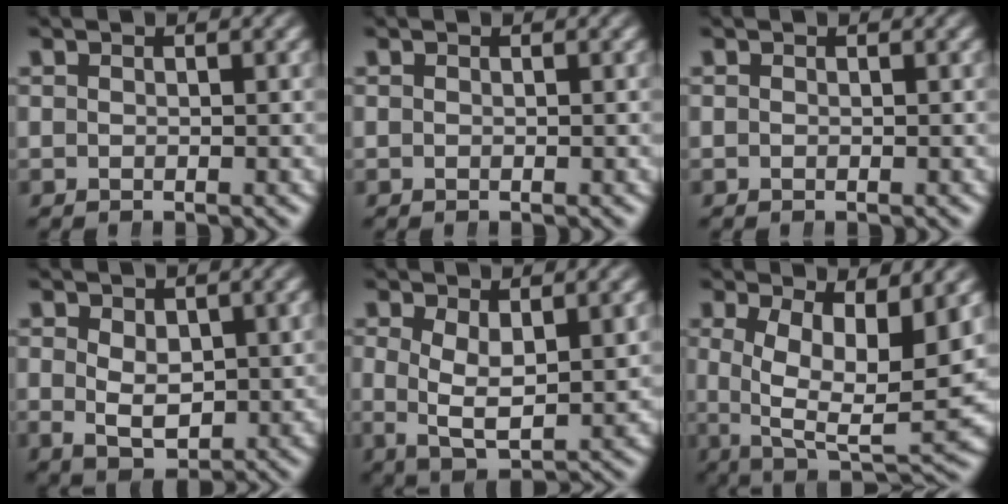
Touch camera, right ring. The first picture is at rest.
{"total": 0.0}
{"total": 0.0}
{"total": 4.2, "force": [-0.5, 2.8, 3.1], "torque": [-0.066, -0.032, 0.010]}
{"total": 5.2, "force": [-0.2, 3.2, 4.0], "torque": [-0.085, -0.027, 0.007]}
{"total": 9.1, "force": [-1.0, 4.8, 7.7], "torque": [-0.143, -0.056, 0.012]}